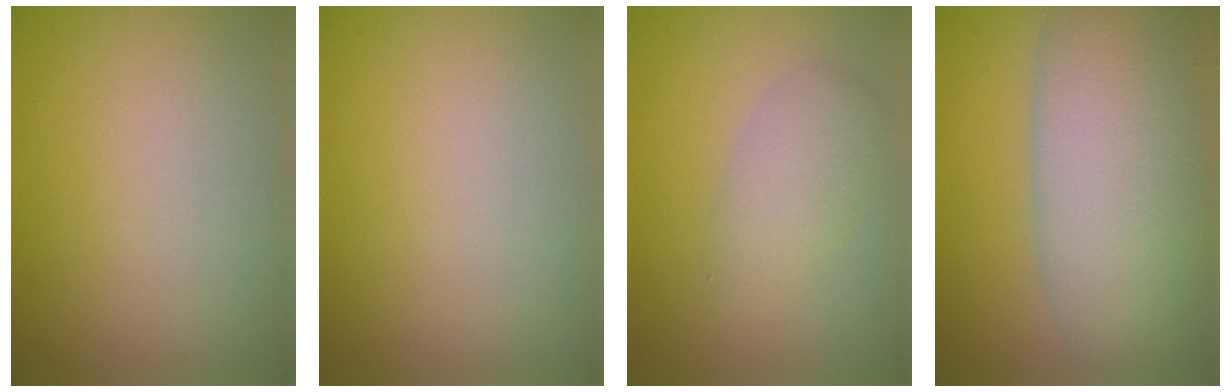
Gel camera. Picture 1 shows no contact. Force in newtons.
{"total": 0.0}
{"total": 2.9, "press": 2.9, "slide": 0.1}
{"total": 10.6, "press": 10.5, "slide": 0.9}